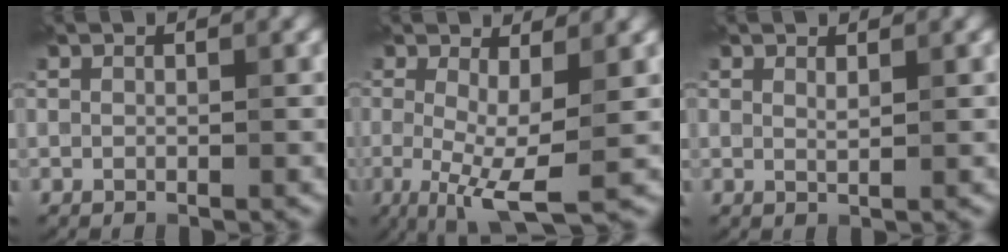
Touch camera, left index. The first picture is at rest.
{"total": 6.2, "force": [-0.7, 1.7, 5.9], "torque": [-0.114, -0.015, -0.015]}
{"total": 0.7, "force": [0.6, 0.1, 0.4], "torque": [-0.006, -0.002, 0.011]}